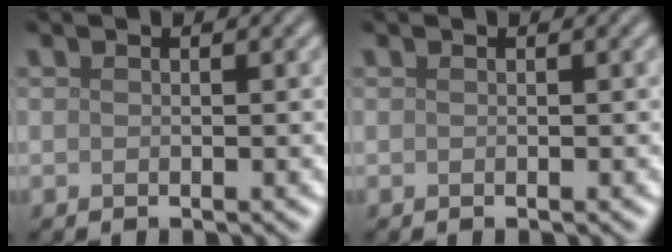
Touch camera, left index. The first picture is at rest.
{"total": 0.0}